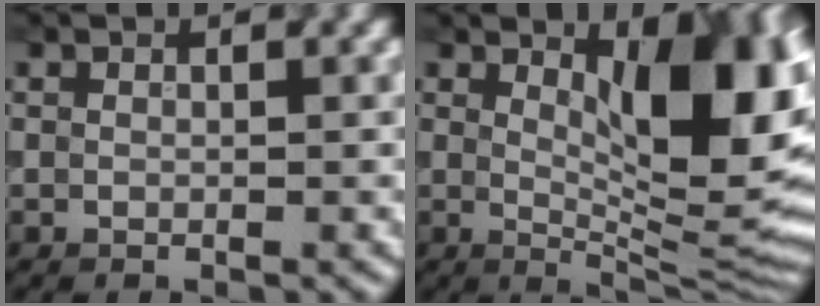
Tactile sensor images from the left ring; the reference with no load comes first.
{"total": 11.5, "force": [2.8, 4.3, 10.3], "torque": [-0.122, -0.004, 0.045]}